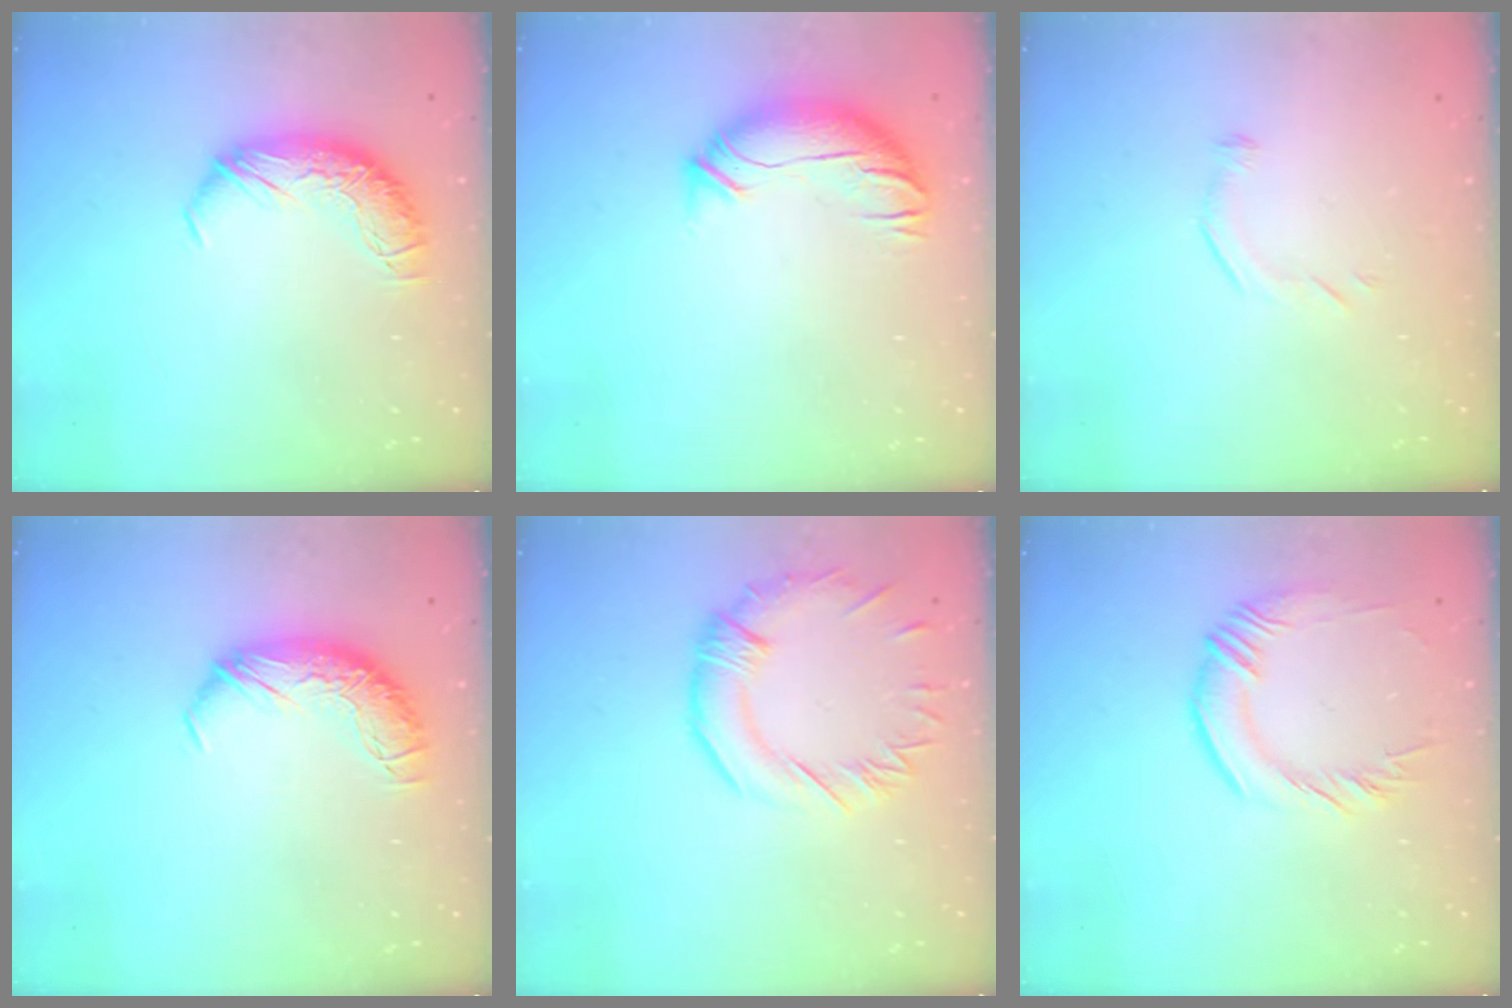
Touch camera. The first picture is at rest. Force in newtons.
{"total": 3.3, "press": 2.6, "slide": 2.1}
{"total": 7.3, "press": 7.3, "slide": 0.7}
{"total": 0.0}
{"total": 2.0, "press": 1.8, "slide": 1.0}
{"total": 1.5, "press": 1.0, "slide": 1.1}